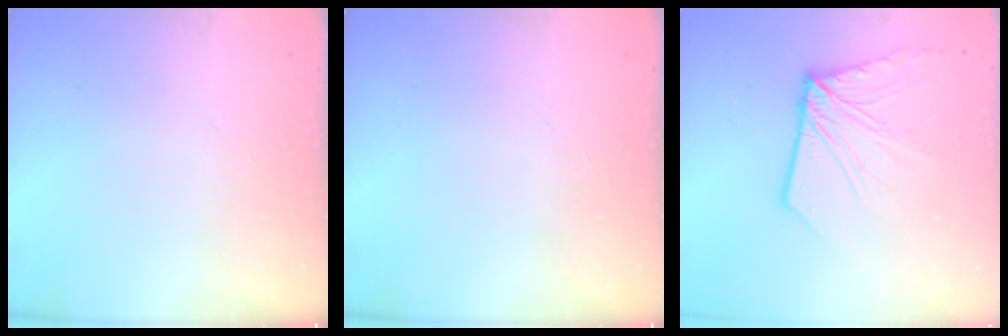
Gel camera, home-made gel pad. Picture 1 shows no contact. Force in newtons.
{"total": 0.0}
{"total": 10.6, "press": 10.5, "slide": 1.4}